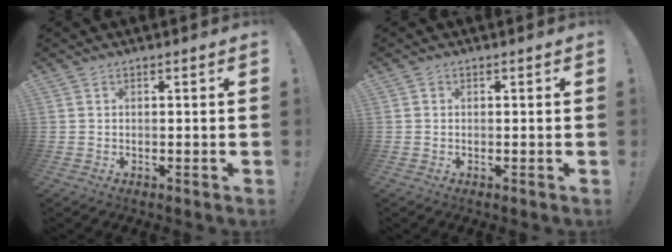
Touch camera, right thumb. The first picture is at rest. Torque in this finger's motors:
{"motor_torque": [0.13, 0.06, 0.25, -0.33, -0.02]}